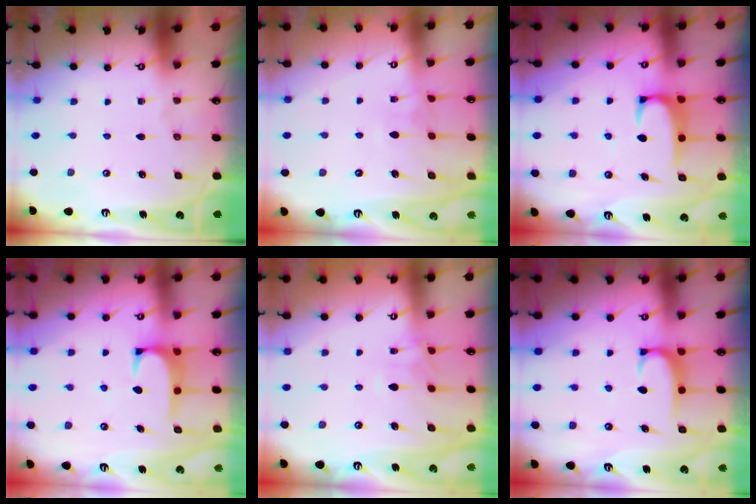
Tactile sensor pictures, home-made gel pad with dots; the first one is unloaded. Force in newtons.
{"total": 2.0, "press": 1.9, "slide": 0.5}
{"total": 1.9, "press": 1.8, "slide": 0.3}
{"total": 1.3, "press": 1.2, "slide": 0.5}
{"total": 1.1, "press": 0.4, "slide": 1.0}
{"total": 1.6, "press": 1.6, "slide": 0.5}